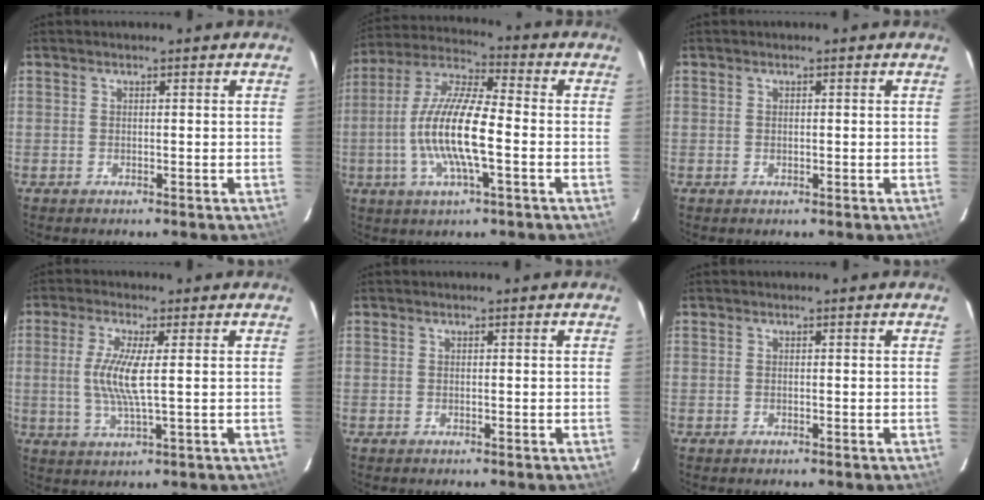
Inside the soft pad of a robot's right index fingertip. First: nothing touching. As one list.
[{"total": 14.7, "force": [-2.8, 3.2, 14.0], "torque": [-0.283, 0.000, -0.060]}, {"total": 0.8, "force": [0.1, 0.5, 0.6], "torque": [-0.011, 0.001, 0.003]}, {"total": 7.3, "force": [0.5, 0.8, 7.3], "torque": [-0.151, -0.006, 0.010]}, {"total": 0.0}, {"total": 0.0}]